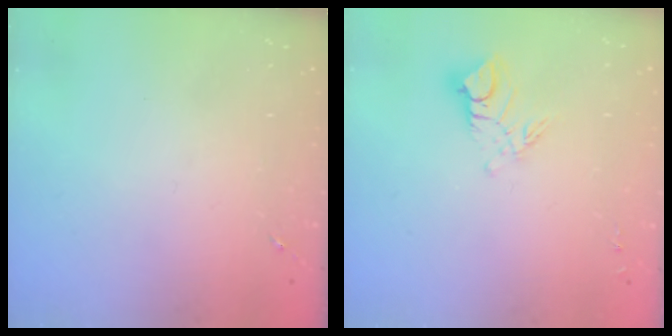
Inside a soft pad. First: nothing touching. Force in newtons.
{"total": 10.0, "press": 9.9, "slide": 1.0}